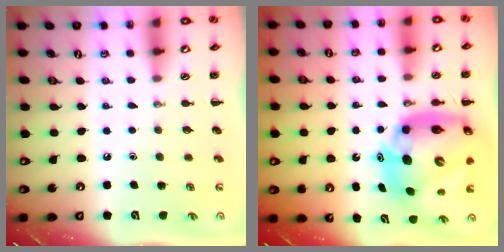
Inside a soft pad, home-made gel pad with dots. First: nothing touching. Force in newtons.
{"total": 16.4, "press": 15.7, "slide": 4.7}